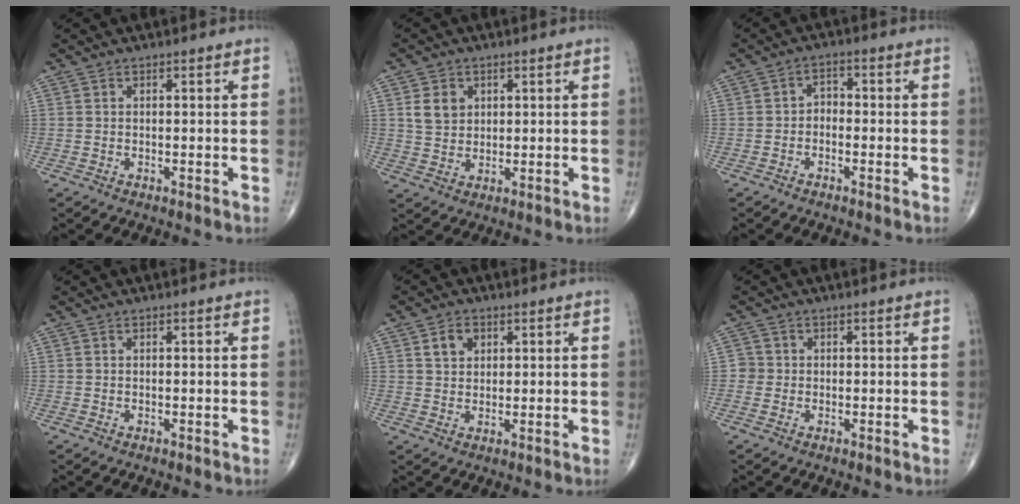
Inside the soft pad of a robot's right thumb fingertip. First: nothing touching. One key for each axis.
{"total": 4.9, "fx": 1.7, "fy": 4.0, "fz": 2.4, "tx": -0.026, "ty": -0.009, "tz": 0.034}
{"total": 2.6, "fx": -1.0, "fy": 1.9, "fz": 1.5, "tx": -0.013, "ty": 0.021, "tz": -0.028}
{"total": 0.0}
{"total": 3.9, "fx": 1.6, "fy": 3.0, "fz": 2.0, "tx": -0.019, "ty": -0.005, "tz": 0.029}
{"total": 1.7, "fx": -0.3, "fy": 1.6, "fz": 0.1, "tx": 0.011, "ty": 0.007, "tz": -0.011}